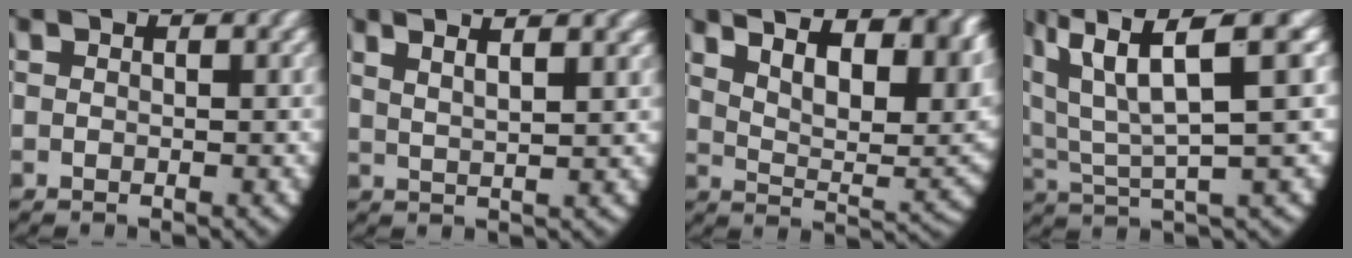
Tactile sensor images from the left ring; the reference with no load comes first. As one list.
[{"total": 5.0, "force": [3.2, 1.9, 3.4], "torque": [-0.051, 0.007, 0.050]}, {"total": 15.3, "force": [6.3, 8.6, 11.0], "torque": [-0.142, 0.017, 0.076]}, {"total": 9.5, "force": [3.4, 4.4, 7.7], "torque": [-0.142, -0.001, 0.064]}]